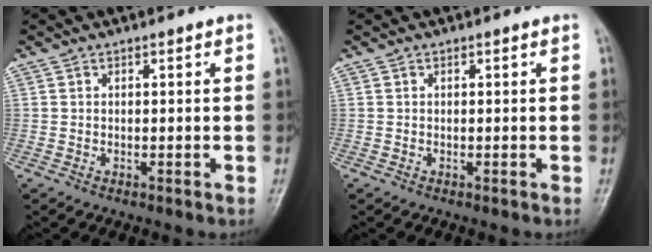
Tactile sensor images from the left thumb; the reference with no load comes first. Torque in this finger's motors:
{"motor_torque": [-0.01, 0.01, 0.00, 0.00, 0.00]}